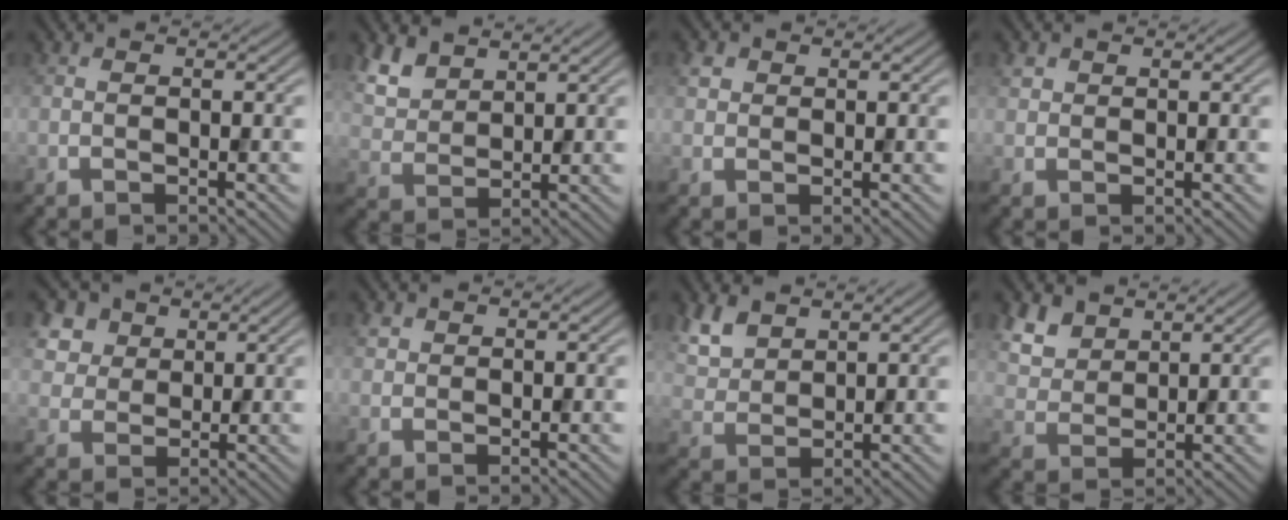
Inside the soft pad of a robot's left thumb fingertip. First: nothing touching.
{"total": 5.5, "force": [3.9, 2.8, 2.6], "torque": [-0.071, -0.001, 0.086]}
{"total": 1.6, "force": [0.7, 1.4, 0.5], "torque": [-0.014, 0.002, 0.013]}
{"total": 1.2, "force": [0.7, 0.9, 0.3], "torque": [-0.008, 0.001, 0.015]}
{"total": 5.9, "force": [3.1, 4.4, 2.4], "torque": [-0.083, -0.003, 0.061]}
{"total": 1.2, "force": [0.7, 1.0, 0.3], "torque": [-0.007, 0.001, 0.015]}
{"total": 5.6, "force": [3.7, 3.1, 2.9], "torque": [-0.079, 0.001, 0.081]}
{"total": 5.9, "force": [3.9, 3.5, 2.8], "torque": [-0.080, -0.005, 0.086]}